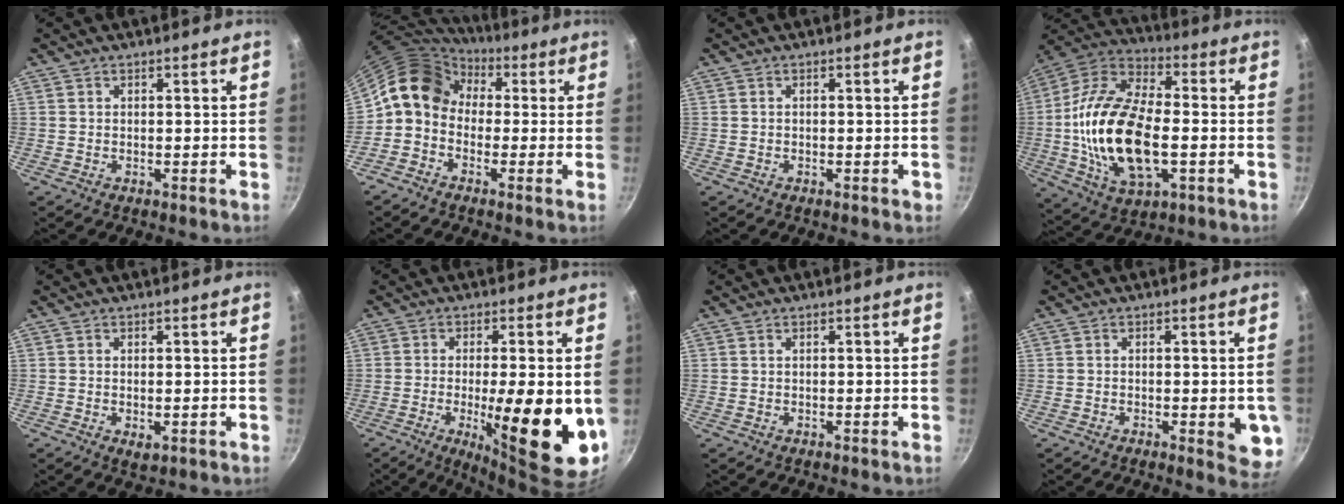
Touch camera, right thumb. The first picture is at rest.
{"total": 10.9, "force": [1.2, 8.8, 6.4], "torque": [-0.091, 0.034, -0.007]}
{"total": 0.7, "force": [-0.3, 0.4, 0.5], "torque": [-0.006, 0.004, -0.005]}
{"total": 22.9, "force": [-2.6, 11.9, 19.5], "torque": [-0.370, 0.027, -0.054]}
{"total": 2.2, "force": [-0.3, 1.1, 1.9], "torque": [-0.029, -0.008, -0.003]}
{"total": 16.4, "force": [-2.8, 4.0, 15.6], "torque": [-0.224, -0.003, -0.035]}
{"total": 0.0}
{"total": 6.3, "force": [-1.2, 2.4, 5.7], "torque": [-0.054, -0.006, -0.014]}